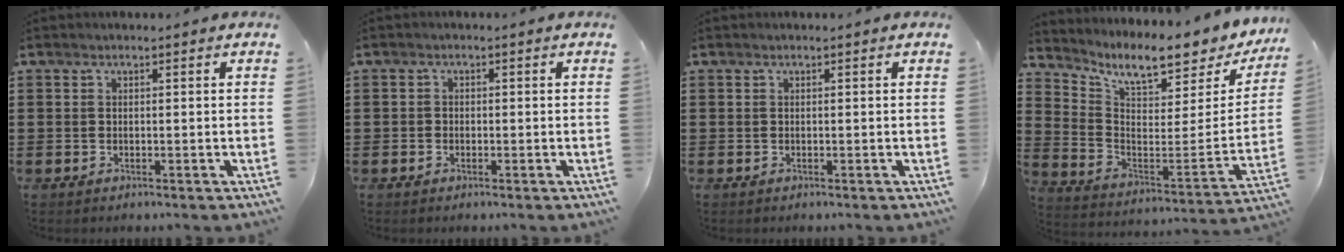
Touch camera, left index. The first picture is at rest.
{"total": 1.0, "force": [-0.5, 0.8, 0.1], "torque": [-0.005, 0.001, -0.011]}
{"total": 0.0}
{"total": 8.2, "force": [6.7, 1.2, 4.6], "torque": [-0.095, -0.061, 0.104]}